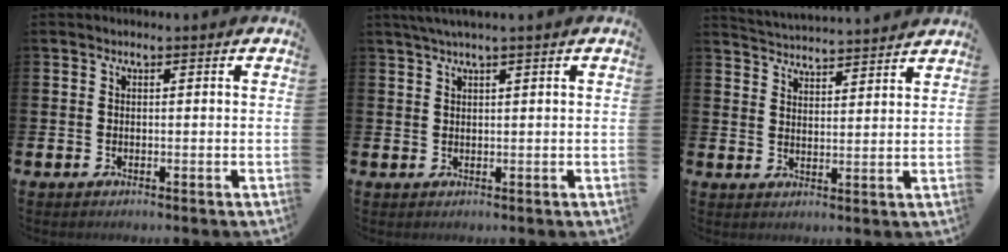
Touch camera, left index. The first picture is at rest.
{"total": 2.1, "force": [1.5, -0.2, 1.3], "torque": [-0.032, 0.003, 0.029]}
{"total": 4.4, "force": [4.4, 0.0, -0.3], "torque": [-0.005, -0.033, 0.077]}